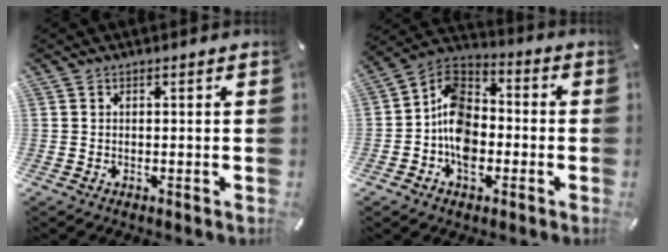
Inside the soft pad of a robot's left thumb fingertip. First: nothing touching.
{"total": 11.3, "force": [-3.8, 8.5, 6.4], "torque": [-0.133, 0.025, -0.074]}